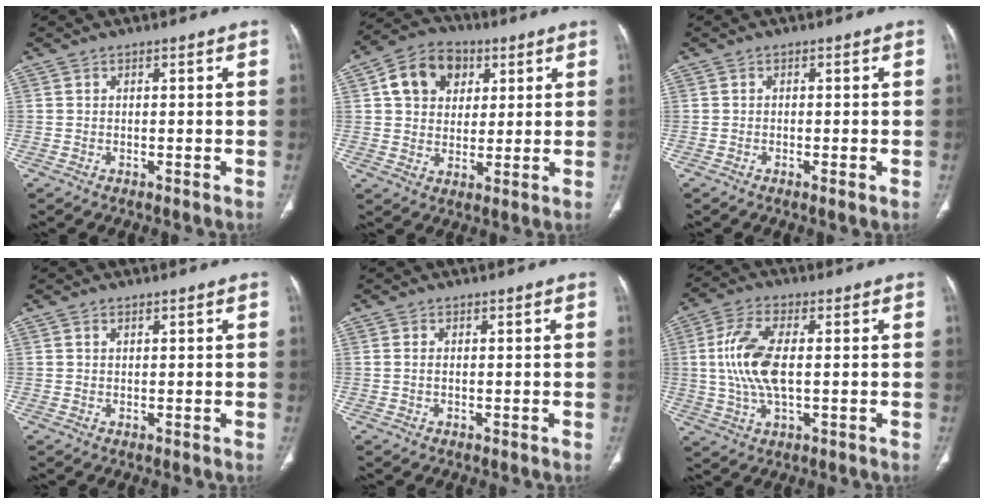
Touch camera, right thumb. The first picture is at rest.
{"total": 11.5, "force": [3.8, 9.0, 6.1], "torque": [-0.076, -0.002, 0.058]}
{"total": 1.2, "force": [-0.4, 0.2, 1.1], "torque": [-0.025, -0.003, -0.010]}
{"total": 0.7, "force": [0.4, 0.4, 0.4], "torque": [-0.008, -0.001, 0.008]}
{"total": 0.5, "force": [0.0, 0.2, 0.5], "torque": [-0.017, 0.002, 0.003]}
{"total": 11.0, "force": [0.6, 4.6, 10.0], "torque": [-0.225, 0.004, 0.014]}